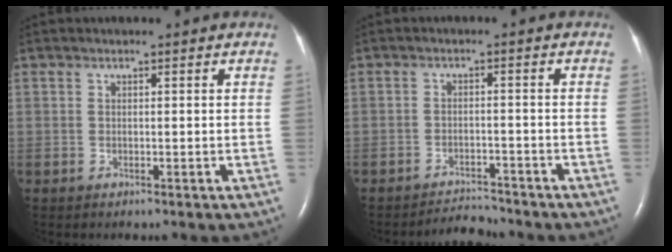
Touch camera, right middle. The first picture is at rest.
{"total": 3.3, "force": [-3.2, 0.1, -0.5], "torque": [0.003, -0.012, -0.051]}